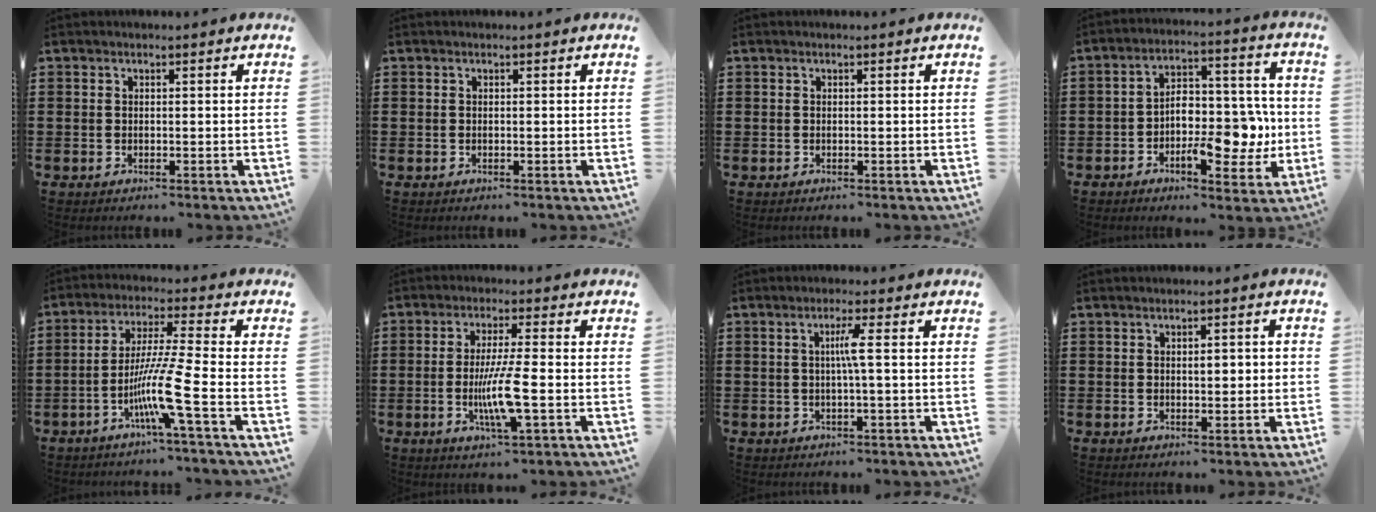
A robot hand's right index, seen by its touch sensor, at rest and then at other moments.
{"total": 0.0}
{"total": 0.0}
{"total": 9.9, "force": [-2.5, 4.9, 8.2], "torque": [-0.107, 0.003, -0.044]}
{"total": 9.5, "force": [-4.0, -0.5, 8.6], "torque": [-0.178, -0.018, -0.083]}
{"total": 7.8, "force": [-1.8, 0.8, 7.5], "torque": [-0.152, -0.018, -0.039]}
{"total": 2.8, "force": [0.0, -0.4, 2.8], "torque": [-0.053, -0.004, -0.006]}
{"total": 1.9, "force": [0.1, 0.8, 1.7], "torque": [-0.023, 0.003, -0.002]}